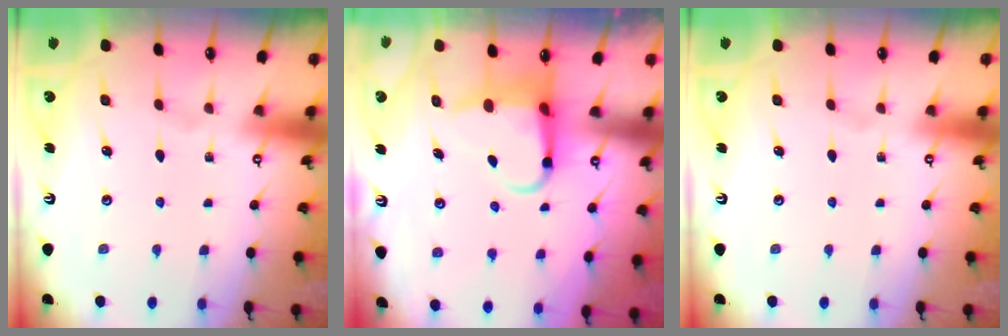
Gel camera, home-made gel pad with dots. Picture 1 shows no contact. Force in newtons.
{"total": 5.7, "press": 5.6, "slide": 1.1}
{"total": 0.0}